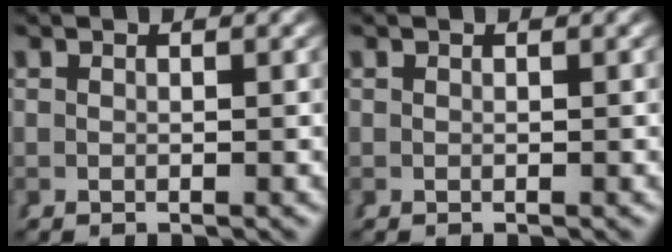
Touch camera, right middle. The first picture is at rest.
{"total": 0.0}